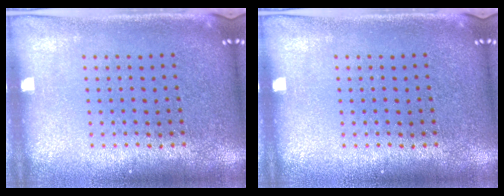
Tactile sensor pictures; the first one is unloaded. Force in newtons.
{"total": 0.0}